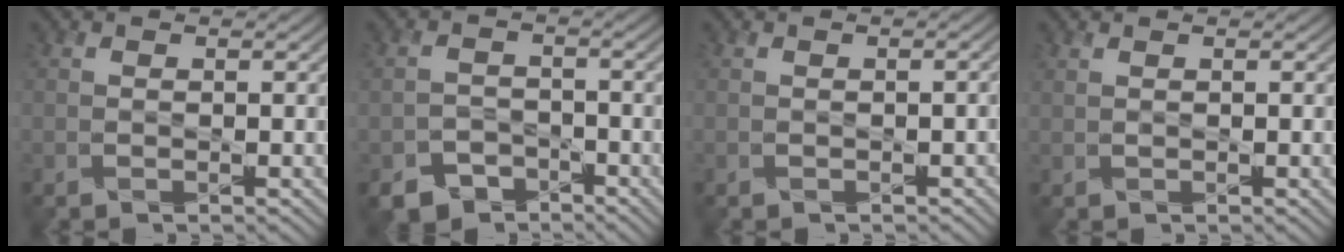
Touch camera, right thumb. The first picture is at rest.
{"total": 4.9, "force": [-3.8, 2.9, 1.0], "torque": [-0.019, -0.010, -0.066]}
{"total": 1.0, "force": [-0.3, 0.3, 0.9], "torque": [-0.014, 0.002, -0.002]}
{"total": 0.7, "force": [0.5, 0.1, 0.5], "torque": [-0.014, -0.004, 0.012]}